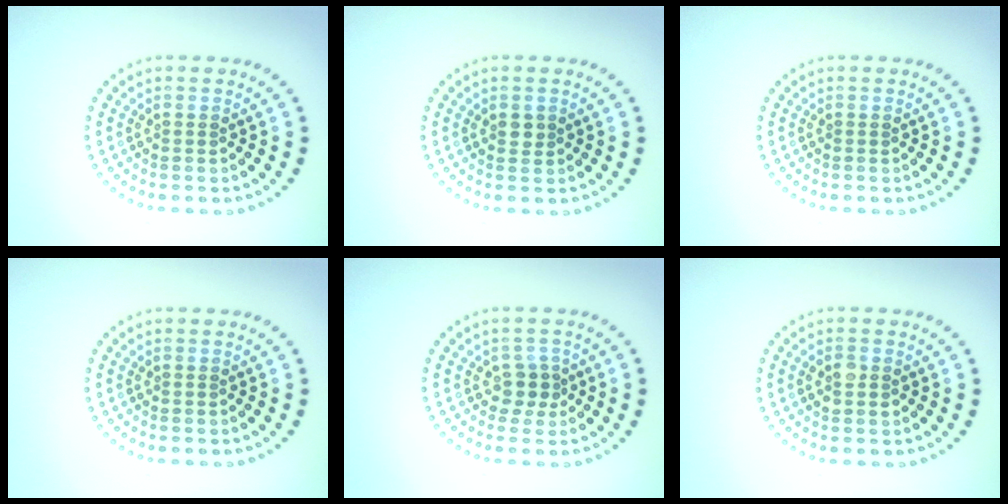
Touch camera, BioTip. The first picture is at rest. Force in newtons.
{"total": 1.1, "press": 1.0, "slide": 0.4}
{"total": 0.0}
{"total": 0.0}
{"total": 1.8, "press": 1.4, "slide": 1.1}
{"total": 1.5, "press": 1.4, "slide": 0.2}